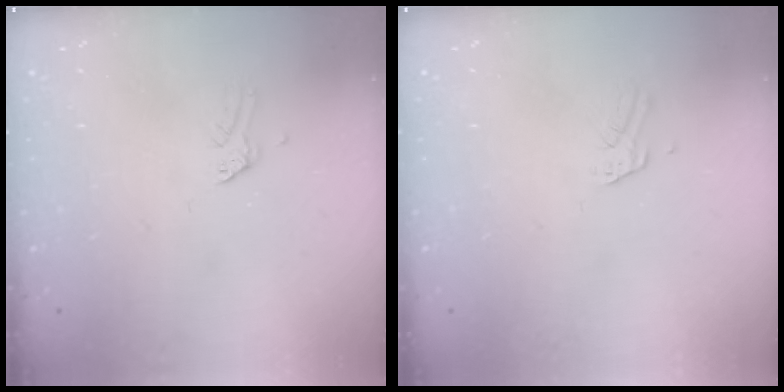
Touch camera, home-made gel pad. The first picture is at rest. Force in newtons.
{"total": 2.7, "press": 2.7, "slide": 0.2}